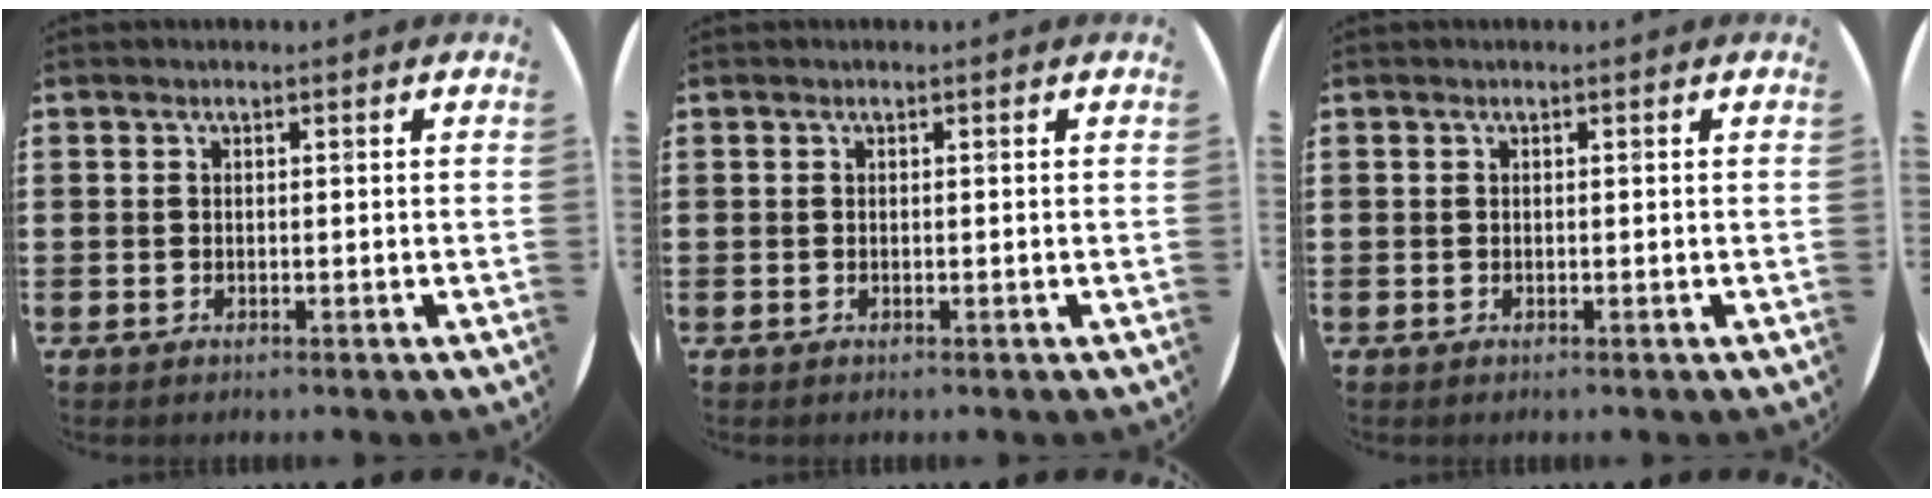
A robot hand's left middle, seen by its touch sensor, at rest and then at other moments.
{"total": 0.0}
{"total": 0.0}